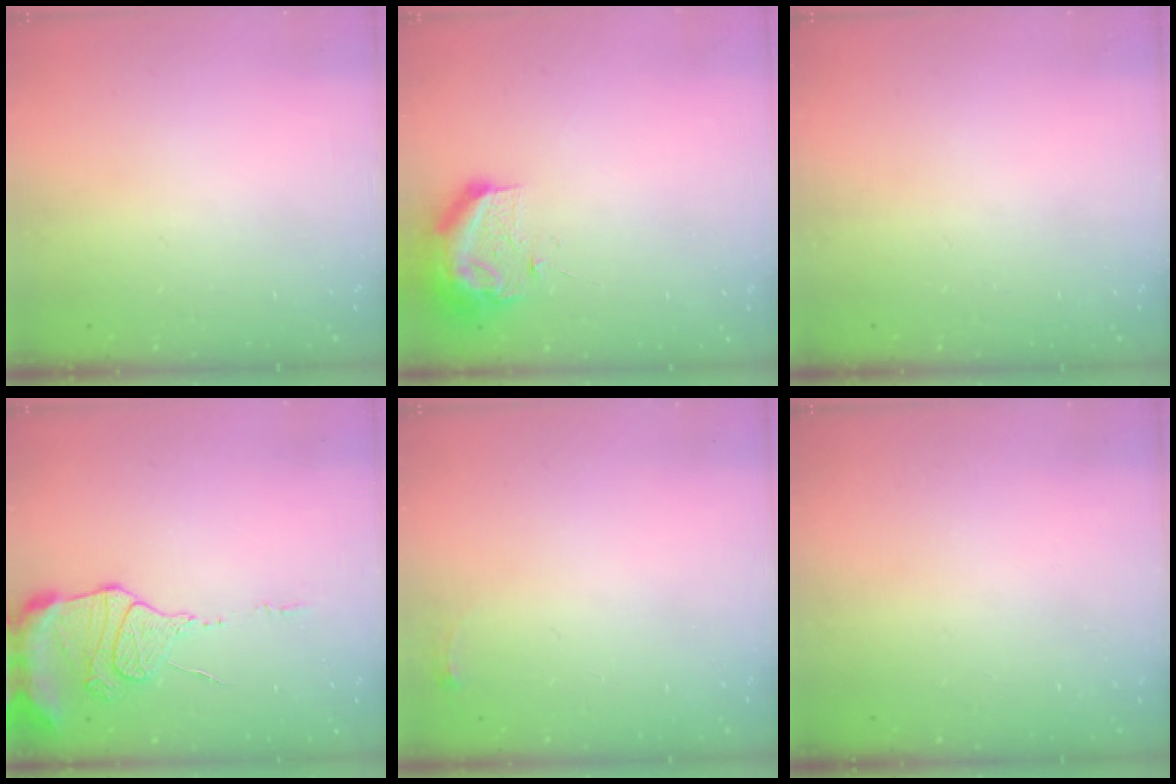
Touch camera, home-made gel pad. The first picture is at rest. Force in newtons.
{"total": 10.2, "press": 10.2, "slide": 0.3}
{"total": 0.0}
{"total": 12.5, "press": 12.4, "slide": 1.1}
{"total": 2.8, "press": 2.8, "slide": 0.4}
{"total": 0.0}